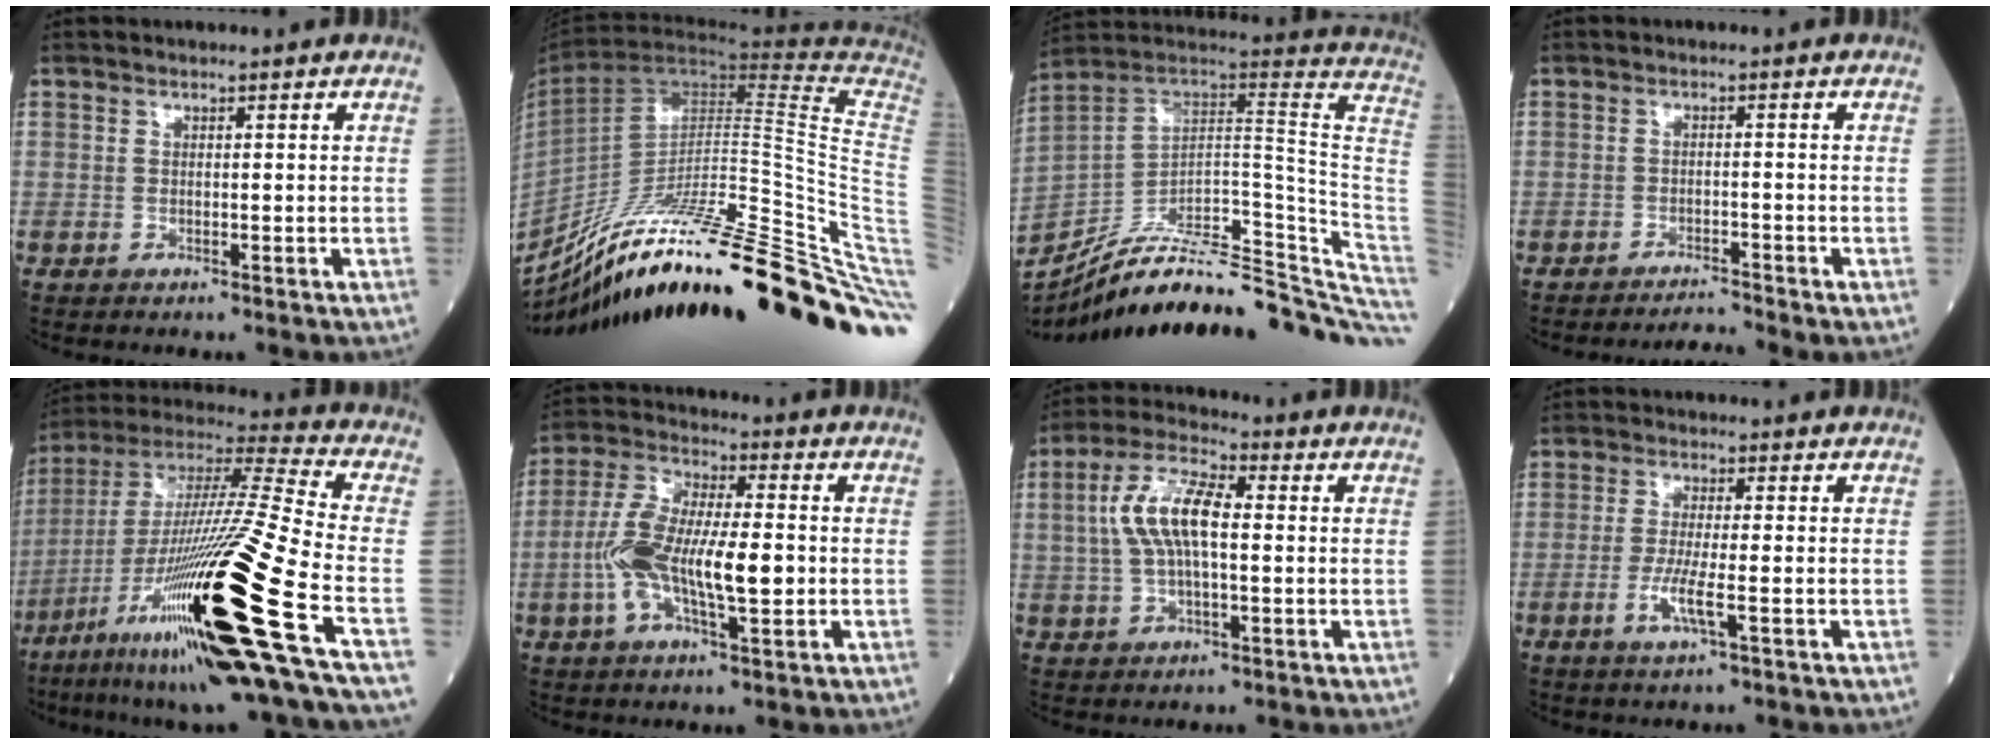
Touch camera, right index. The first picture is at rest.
{"total": 36.5, "force": [-24.5, -0.1, 27.1], "torque": [-0.262, -0.017, -0.364]}
{"total": 33.2, "force": [-28.3, 4.6, 16.8], "torque": [-0.142, -0.008, -0.389]}
{"total": 2.6, "force": [-2.4, -1.0, -0.2], "torque": [0.002, -0.012, -0.039]}
{"total": 30.0, "force": [-11.8, 0.6, 27.6], "torque": [-0.490, -0.057, -0.213]}
{"total": 13.3, "force": [-1.6, 3.6, 12.7], "torque": [-0.257, 0.013, -0.032]}
{"total": 9.3, "force": [0.9, 3.2, 8.7], "torque": [-0.184, 0.019, 0.014]}
{"total": 4.4, "force": [-1.5, 0.1, 4.2], "torque": [-0.082, -0.008, -0.029]}